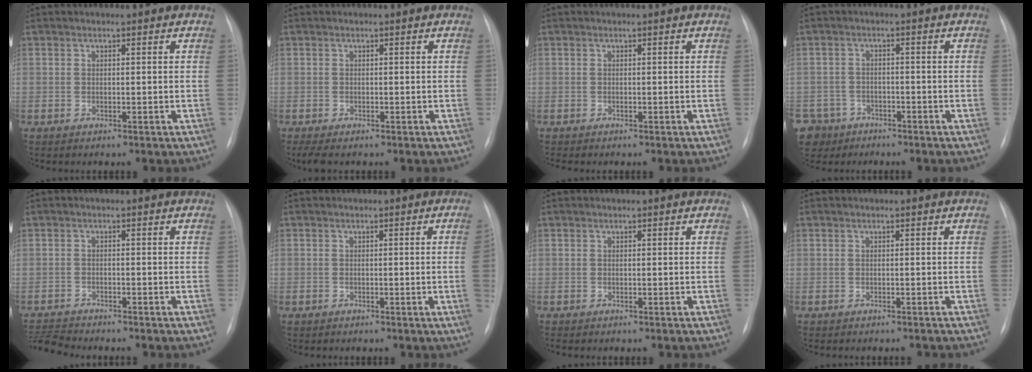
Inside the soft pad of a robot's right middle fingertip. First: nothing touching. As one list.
[{"total": 2.6, "force": [-1.8, 0.8, 1.6], "torque": [-0.029, -0.009, -0.027]}, {"total": 0.7, "force": [-0.6, 0.0, 0.4], "torque": [-0.007, -0.003, -0.007]}, {"total": 8.5, "force": [-5.5, 6.4, 1.0], "torque": [-0.042, 0.002, -0.092]}, {"total": 3.7, "force": [-3.6, -0.6, 0.1], "torque": [-0.006, -0.020, -0.064]}, {"total": 2.2, "force": [-0.3, -0.6, 2.0], "torque": [-0.029, 0.000, -0.002]}, {"total": 0.0}, {"total": 1.6, "force": [-1.5, 0.4, 0.4], "torque": [-0.005, -0.005, -0.018]}]